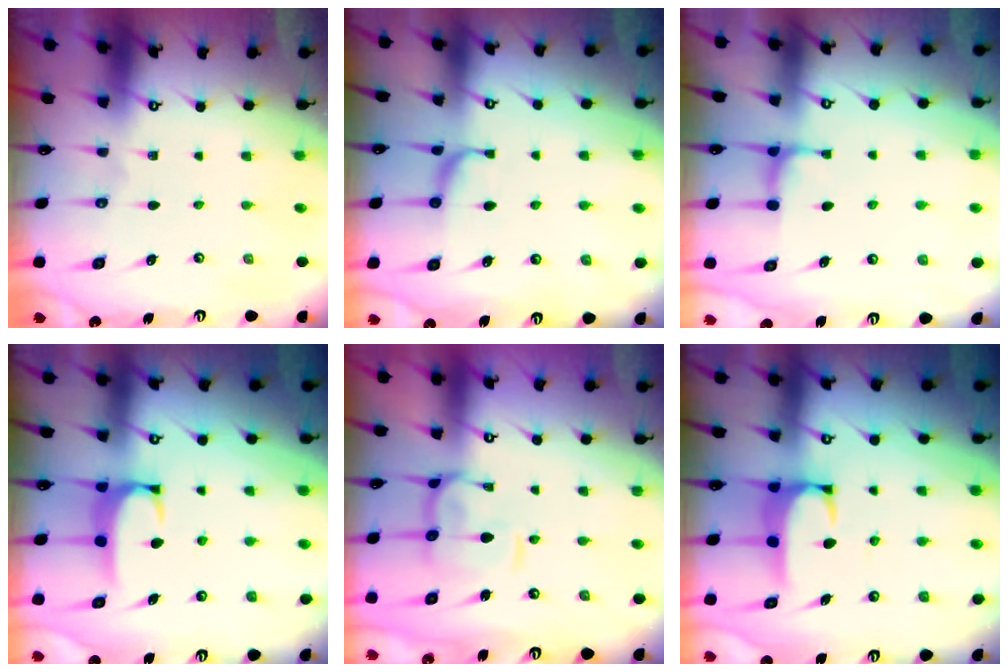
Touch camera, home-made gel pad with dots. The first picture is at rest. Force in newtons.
{"total": 1.7, "press": 1.6, "slide": 0.5}
{"total": 3.0, "press": 3.0, "slide": 0.2}
{"total": 2.1, "press": 2.1, "slide": 0.5}
{"total": 5.5, "press": 5.3, "slide": 1.1}
{"total": 2.7, "press": 2.6, "slide": 0.7}